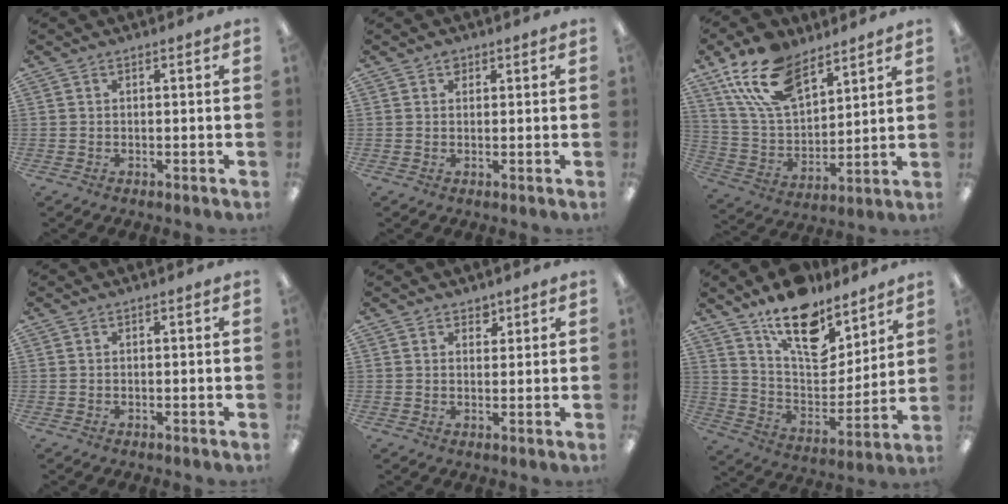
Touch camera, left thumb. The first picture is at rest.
{"total": 1.5, "force": [1.0, 1.0, 0.5], "torque": [-0.002, -0.002, 0.016]}
{"total": 18.3, "force": [11.7, 9.4, 10.3], "torque": [-0.219, -0.042, 0.218]}
{"total": 0.0}
{"total": 2.2, "force": [1.7, 1.3, 0.3], "torque": [0.008, -0.007, 0.029]}
{"total": 17.8, "force": [13.1, 8.5, 8.6], "torque": [-0.137, -0.096, 0.233]}